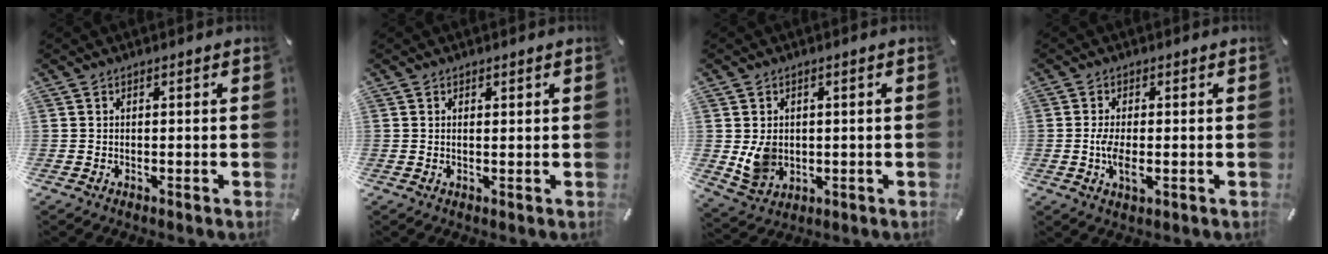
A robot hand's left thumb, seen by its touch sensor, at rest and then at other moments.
{"total": 0.6, "force": [0.4, 0.2, 0.4], "torque": [-0.008, 0.000, 0.008]}
{"total": 6.3, "force": [0.3, 5.7, 2.8], "torque": [-0.060, -0.005, 0.003]}
{"total": 5.0, "force": [-0.6, 2.2, 4.4], "torque": [-0.113, -0.009, -0.019]}